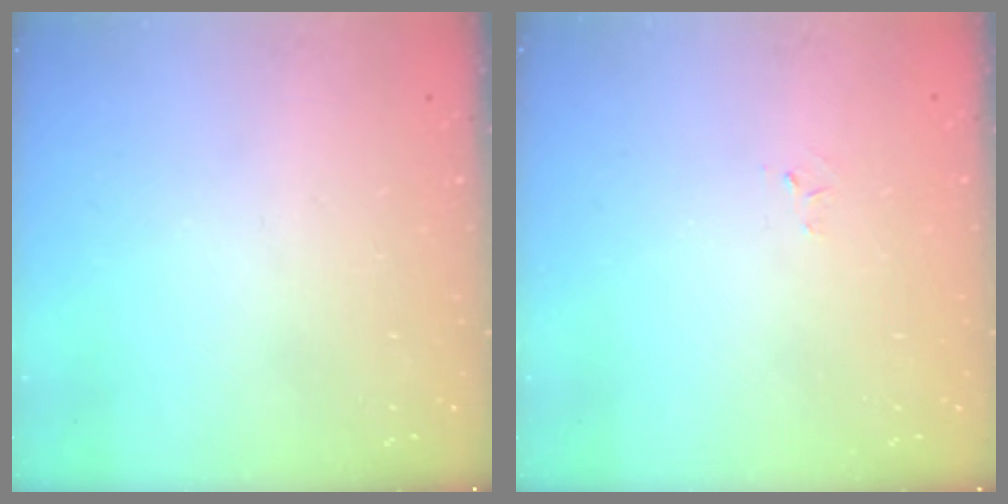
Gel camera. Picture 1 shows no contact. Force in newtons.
{"total": 2.6, "press": 2.6, "slide": 0.4}